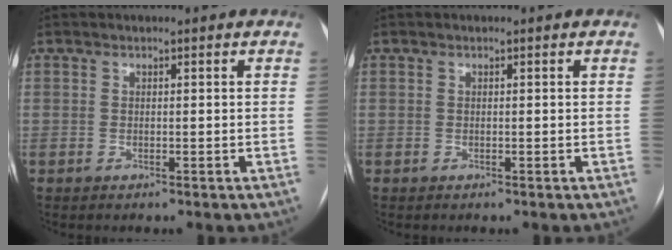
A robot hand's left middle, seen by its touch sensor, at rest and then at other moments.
{"total": 0.0}